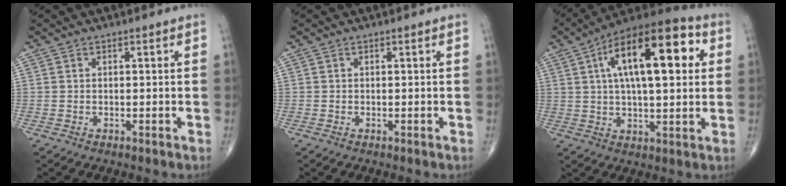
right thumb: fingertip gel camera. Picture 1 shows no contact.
{"total": 0.0}
{"total": 21.1, "force": [5.6, 8.4, 18.5], "torque": [-0.279, 0.014, 0.077]}